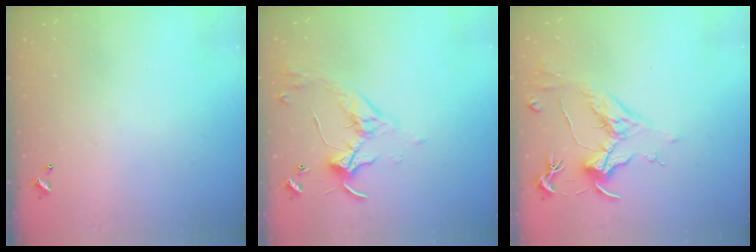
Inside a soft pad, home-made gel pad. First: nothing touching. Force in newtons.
{"total": 3.2, "press": 3.1, "slide": 0.7}
{"total": 1.6, "press": 1.4, "slide": 0.9}